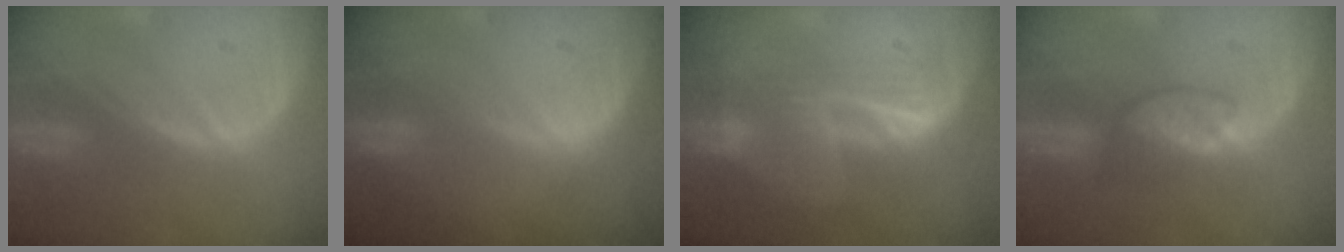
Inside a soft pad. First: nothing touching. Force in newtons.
{"total": 0.0}
{"total": 6.9, "press": 5.6, "slide": 4.0}
{"total": 3.4, "press": 3.4, "slide": 0.5}